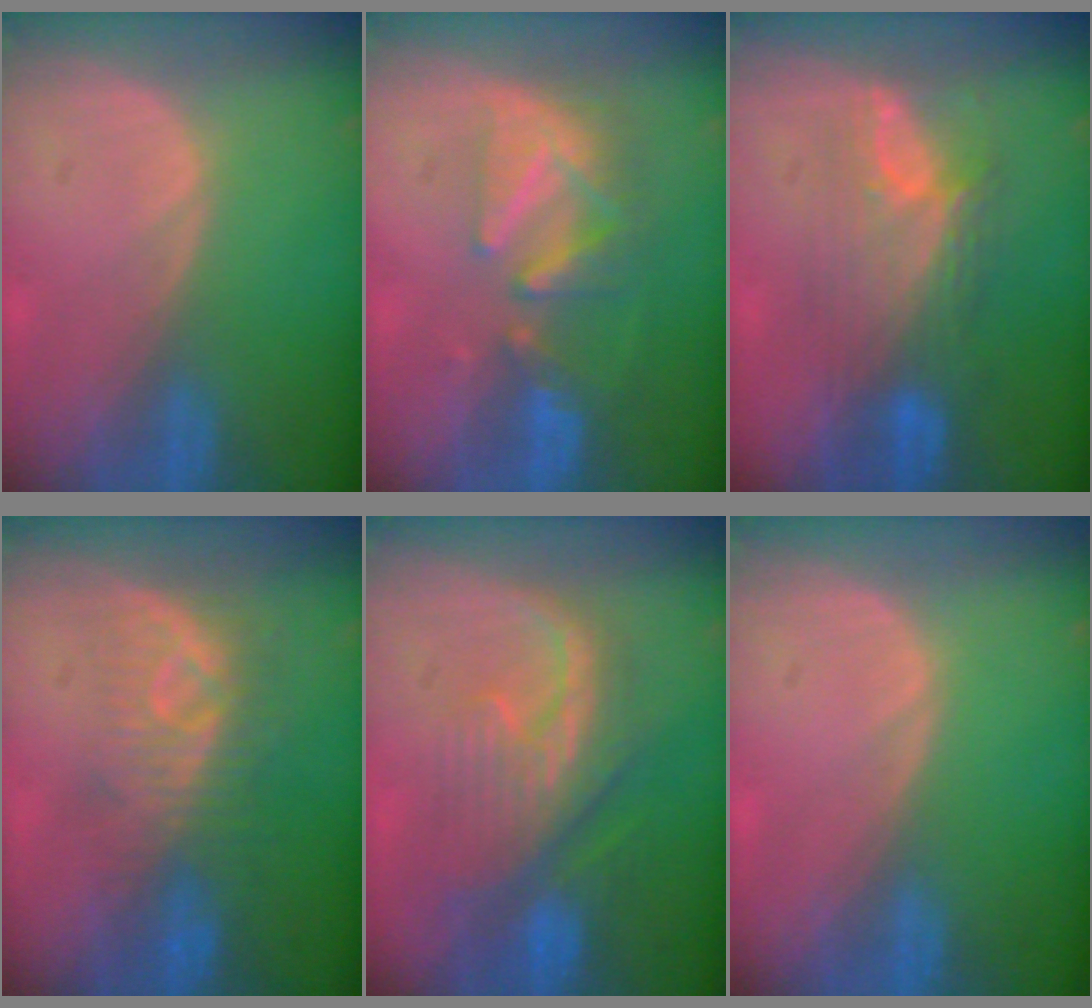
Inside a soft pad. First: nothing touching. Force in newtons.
{"total": 8.2, "press": 7.5, "slide": 3.4}
{"total": 7.3, "press": 7.1, "slide": 1.3}
{"total": 8.2, "press": 7.6, "slide": 3.1}
{"total": 8.7, "press": 8.5, "slide": 1.8}
{"total": 0.0}